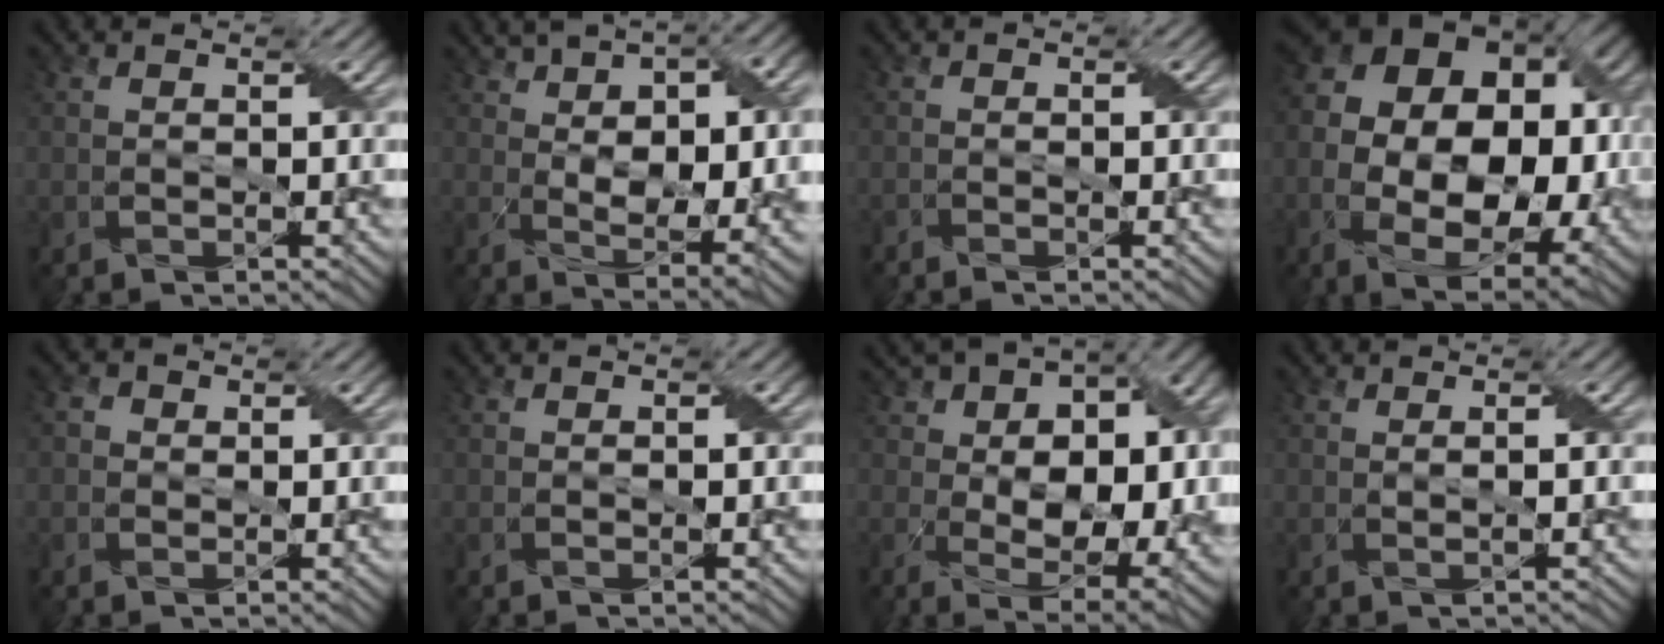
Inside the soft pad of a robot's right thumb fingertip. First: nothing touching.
{"total": 15.3, "force": [3.9, 7.0, 13.1], "torque": [-0.209, 0.010, 0.075]}
{"total": 1.2, "force": [-0.9, 0.3, 0.8], "torque": [-0.016, -0.001, -0.016]}
{"total": 18.5, "force": [-1.0, 12.1, 13.9], "torque": [-0.261, -0.024, 0.004]}
{"total": 1.4, "force": [0.0, 1.3, 0.5], "torque": [-0.013, 0.001, -0.004]}
{"total": 0.6, "force": [-0.1, 0.3, 0.5], "torque": [-0.006, -0.001, -0.001]}
{"total": 18.1, "force": [2.6, 10.9, 14.2], "torque": [-0.228, 0.005, 0.079]}
{"total": 0.9, "force": [0.2, 0.0, 0.9], "torque": [-0.020, 0.008, 0.001]}